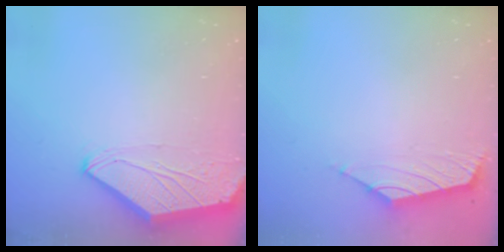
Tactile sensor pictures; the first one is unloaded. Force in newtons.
{"total": 1.8, "press": 1.6, "slide": 0.6}